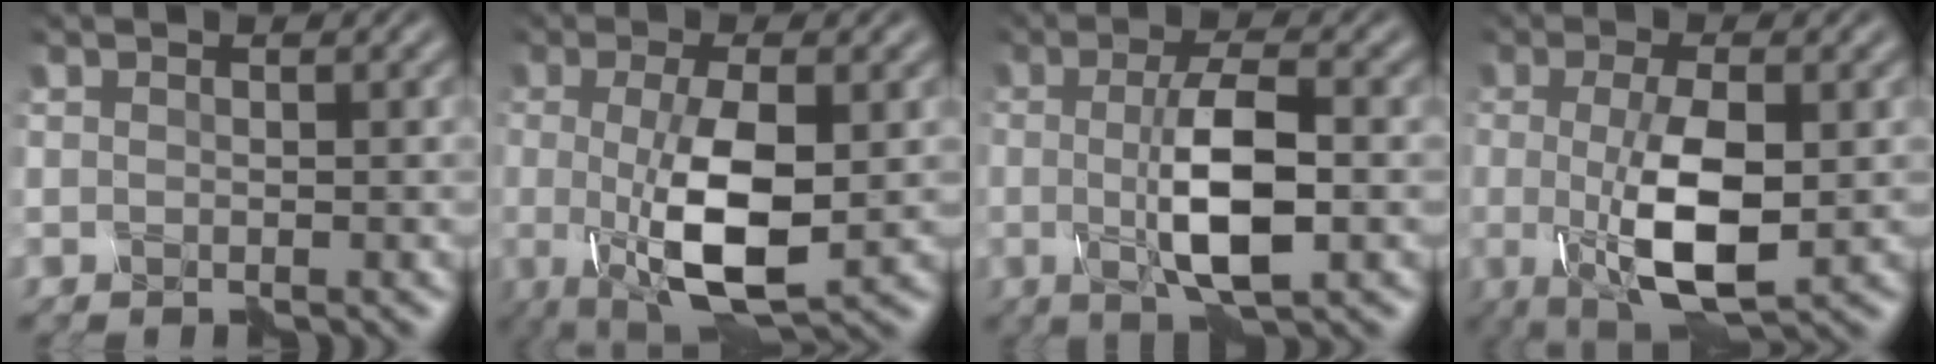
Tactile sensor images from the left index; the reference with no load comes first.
{"total": 7.6, "force": [-0.9, 2.1, 7.2], "torque": [-0.151, -0.014, -0.009]}
{"total": 5.6, "force": [-0.7, 1.1, 5.4], "torque": [-0.112, -0.002, -0.008]}
{"total": 6.8, "force": [-0.8, 1.9, 6.5], "torque": [-0.139, -0.011, -0.010]}